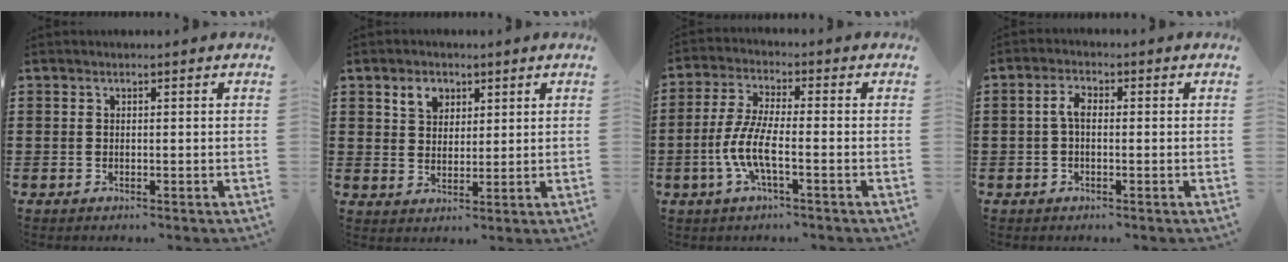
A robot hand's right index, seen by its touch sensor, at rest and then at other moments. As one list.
[{"total": 3.9, "force": [2.3, 2.7, 1.6], "torque": [-0.033, 0.007, 0.041]}, {"total": 6.7, "force": [-2.5, 1.6, 6.0], "torque": [-0.145, -0.013, -0.056]}, {"total": 3.1, "force": [-0.2, 1.5, 2.7], "torque": [-0.060, 0.005, -0.008]}]